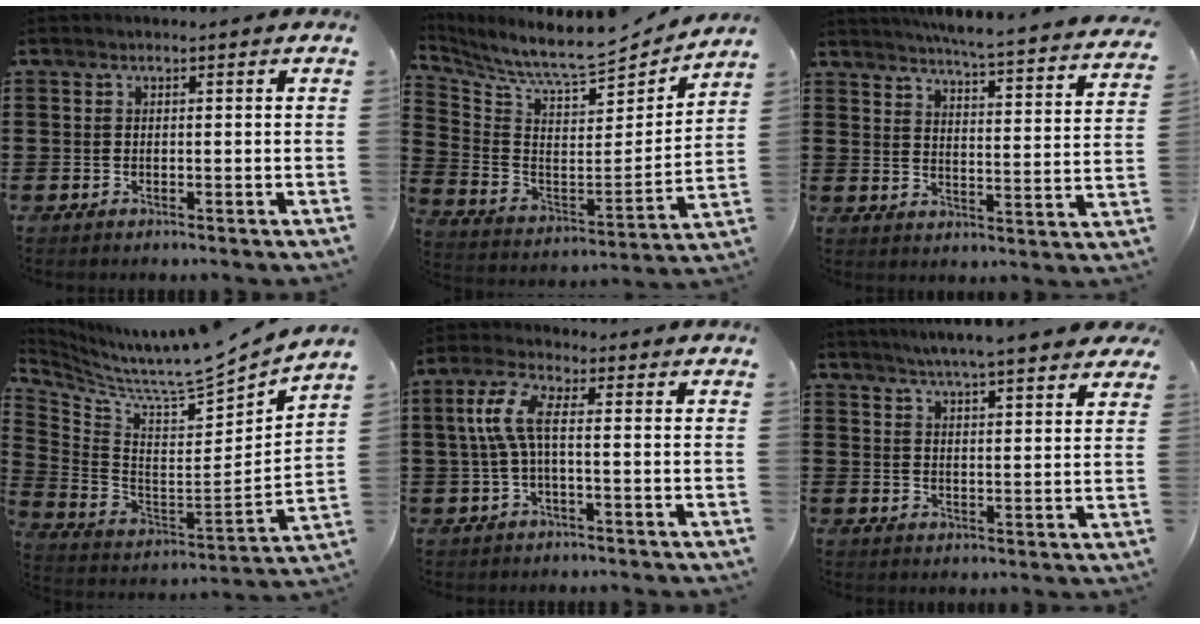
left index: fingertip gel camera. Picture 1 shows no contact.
{"total": 8.0, "force": [7.6, 0.3, 2.5], "torque": [-0.081, -0.070, 0.122]}
{"total": 5.0, "force": [4.7, -0.8, 1.3], "torque": [-0.039, -0.046, 0.074]}
{"total": 7.5, "force": [6.8, 0.0, 3.0], "torque": [-0.088, -0.066, 0.107]}
{"total": 6.6, "force": [0.5, 2.2, 6.2], "torque": [-0.147, 0.000, -0.001]}
{"total": 4.4, "force": [4.2, -0.1, 1.2], "torque": [-0.041, -0.014, 0.074]}